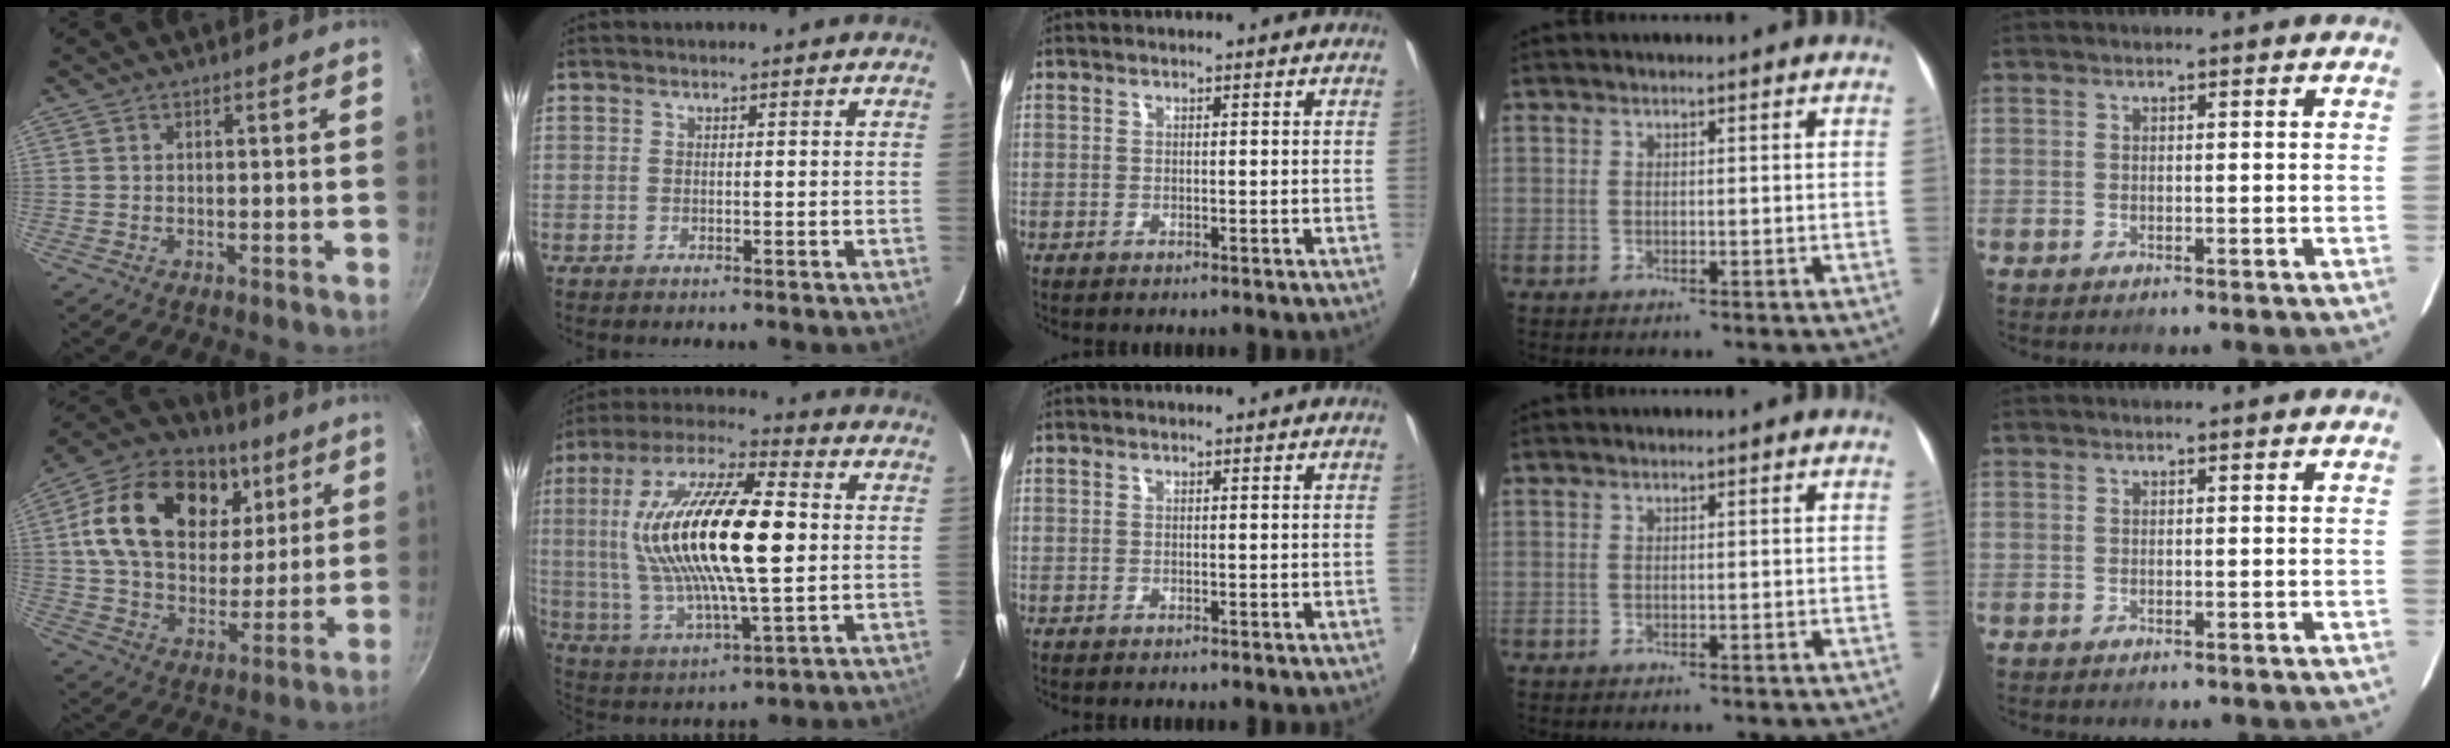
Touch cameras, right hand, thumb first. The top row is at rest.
{"thumb": {"total": 24.6, "force": [8.5, 17.0, 15.6], "torque": [-0.251, -0.009, 0.134]}, "index": {"total": 23.9, "force": [2.6, 7.4, 22.5], "torque": [-0.439, 0.012, 0.048]}}